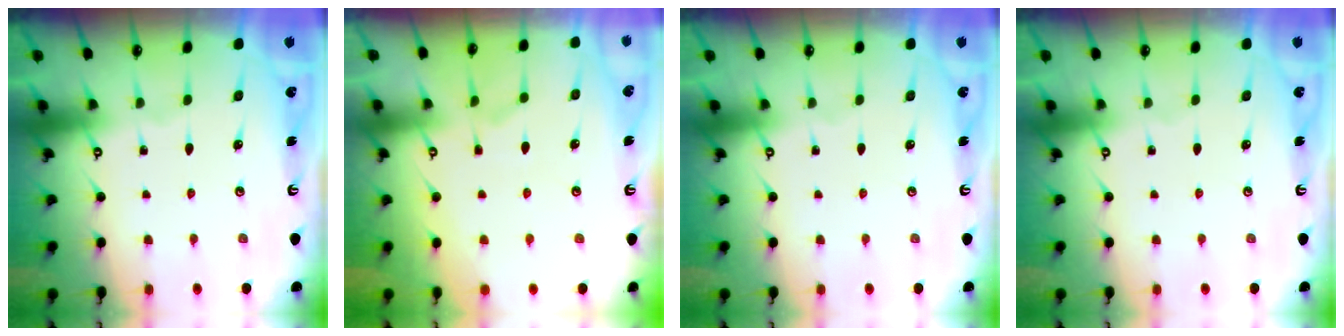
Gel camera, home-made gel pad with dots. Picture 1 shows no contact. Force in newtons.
{"total": 1.3, "press": 0.5, "slide": 1.2}
{"total": 0.0}
{"total": 0.0}